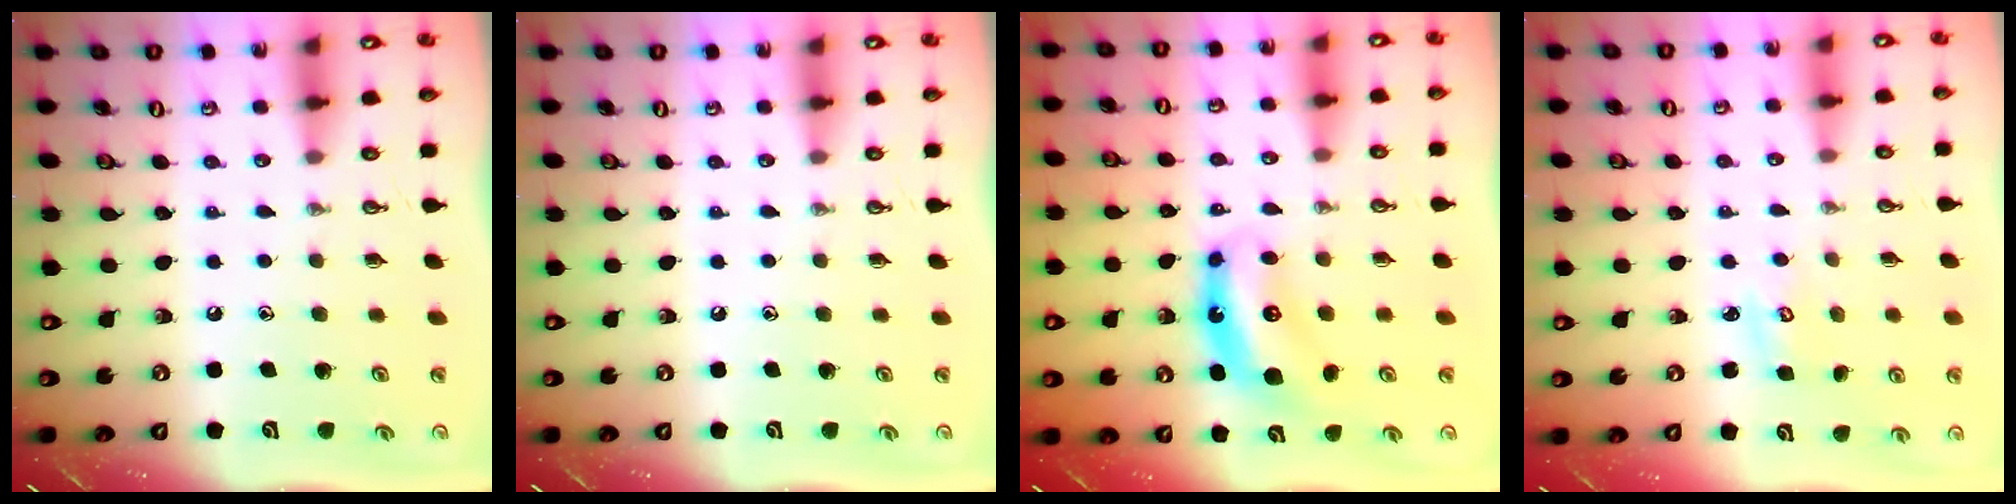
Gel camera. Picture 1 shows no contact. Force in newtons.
{"total": 0.0}
{"total": 6.8, "press": 6.8, "slide": 0.2}
{"total": 2.9, "press": 2.9, "slide": 0.3}